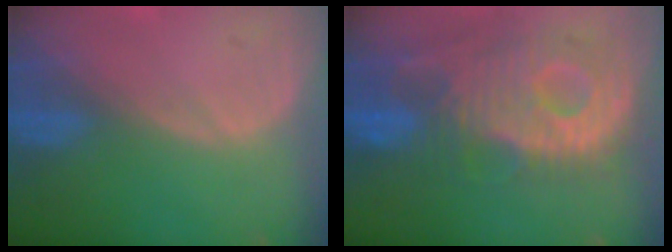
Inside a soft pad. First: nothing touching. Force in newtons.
{"total": 11.8, "press": 10.6, "slide": 5.2}